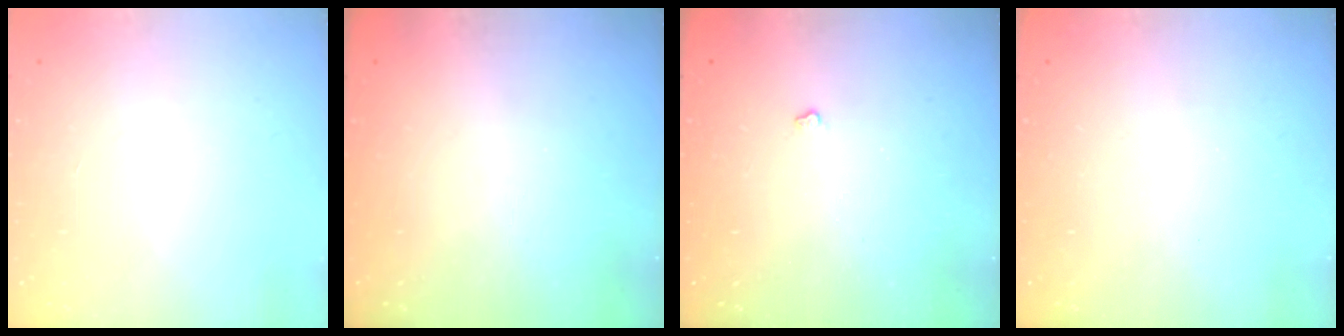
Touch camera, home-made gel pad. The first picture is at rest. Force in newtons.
{"total": 0.0}
{"total": 2.6, "press": 2.6, "slide": 0.4}
{"total": 0.0}